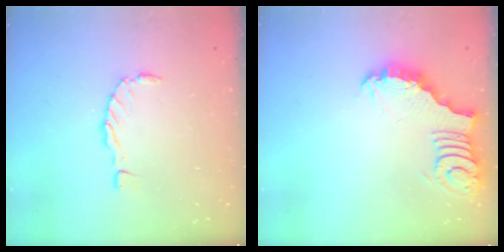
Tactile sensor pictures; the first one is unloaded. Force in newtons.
{"total": 3.5, "press": 3.5, "slide": 0.6}